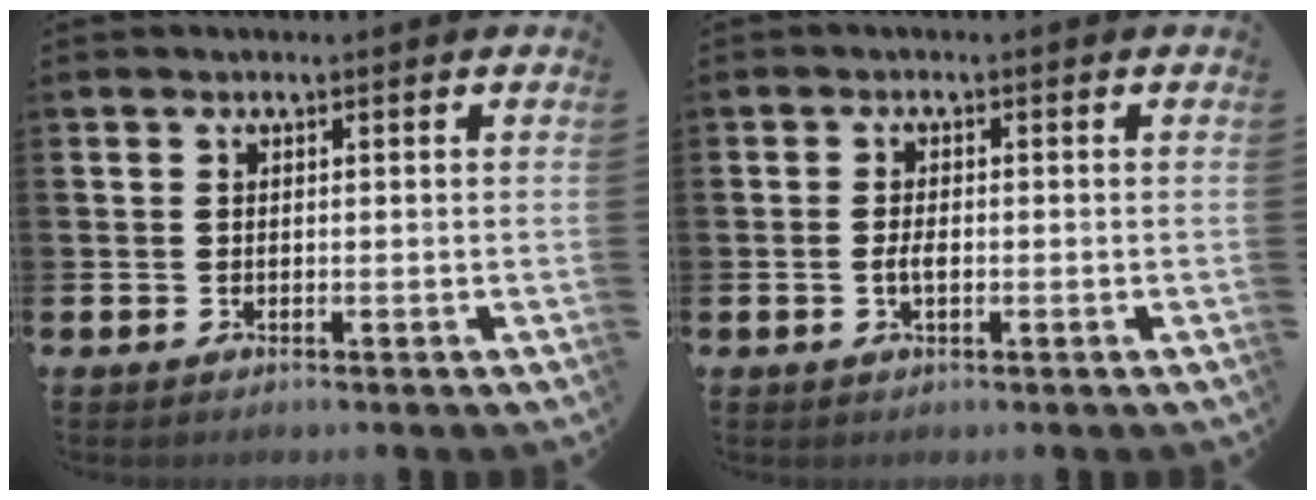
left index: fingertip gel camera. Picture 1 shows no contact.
{"total": 1.9, "force": [-0.4, 0.9, 1.6], "torque": [-0.027, 0.000, -0.008]}